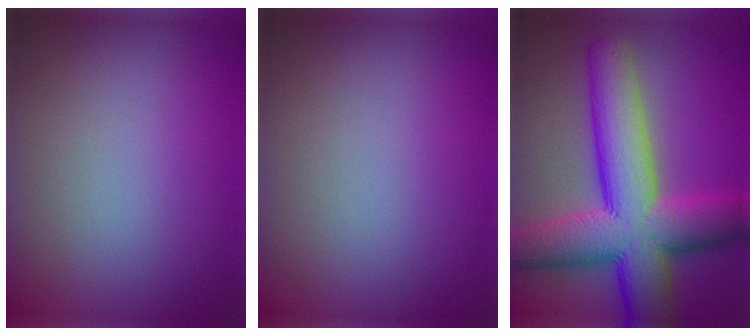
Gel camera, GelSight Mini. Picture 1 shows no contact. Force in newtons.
{"total": 0.0}
{"total": 12.3, "press": 12.3, "slide": 0.3}